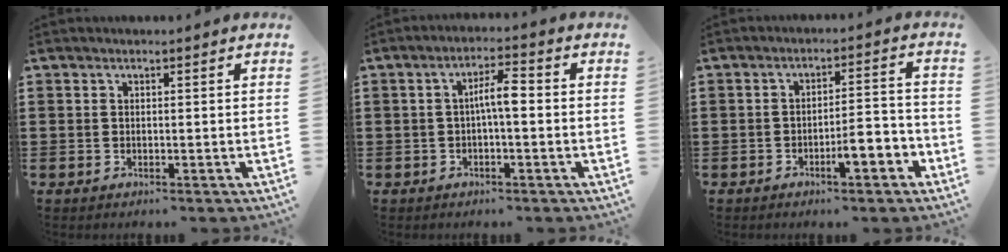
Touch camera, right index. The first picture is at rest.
{"total": 4.5, "force": [-0.2, 1.0, 4.4], "torque": [-0.081, 0.011, -0.008]}
{"total": 5.2, "force": [-2.8, 1.3, 4.3], "torque": [-0.068, 0.007, -0.049]}